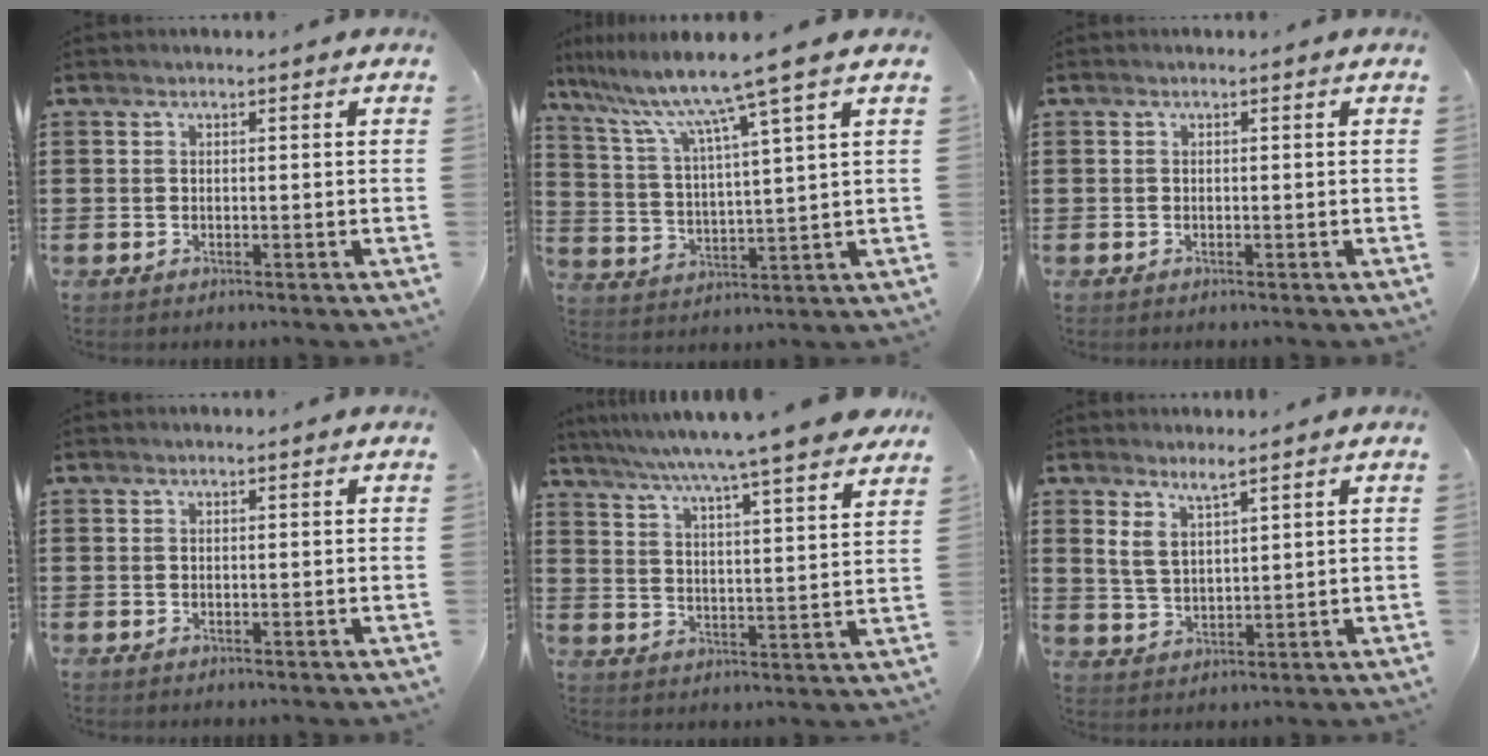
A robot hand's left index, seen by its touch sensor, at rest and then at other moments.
{"total": 9.6, "force": [7.3, -1.3, 6.1], "torque": [-0.146, -0.042, 0.114]}
{"total": 0.0}
{"total": 0.0}
{"total": 7.3, "force": [6.5, -1.4, 3.2], "torque": [-0.086, -0.048, 0.105]}
{"total": 4.2, "force": [3.0, 1.5, 2.5], "torque": [-0.057, 0.001, 0.054]}